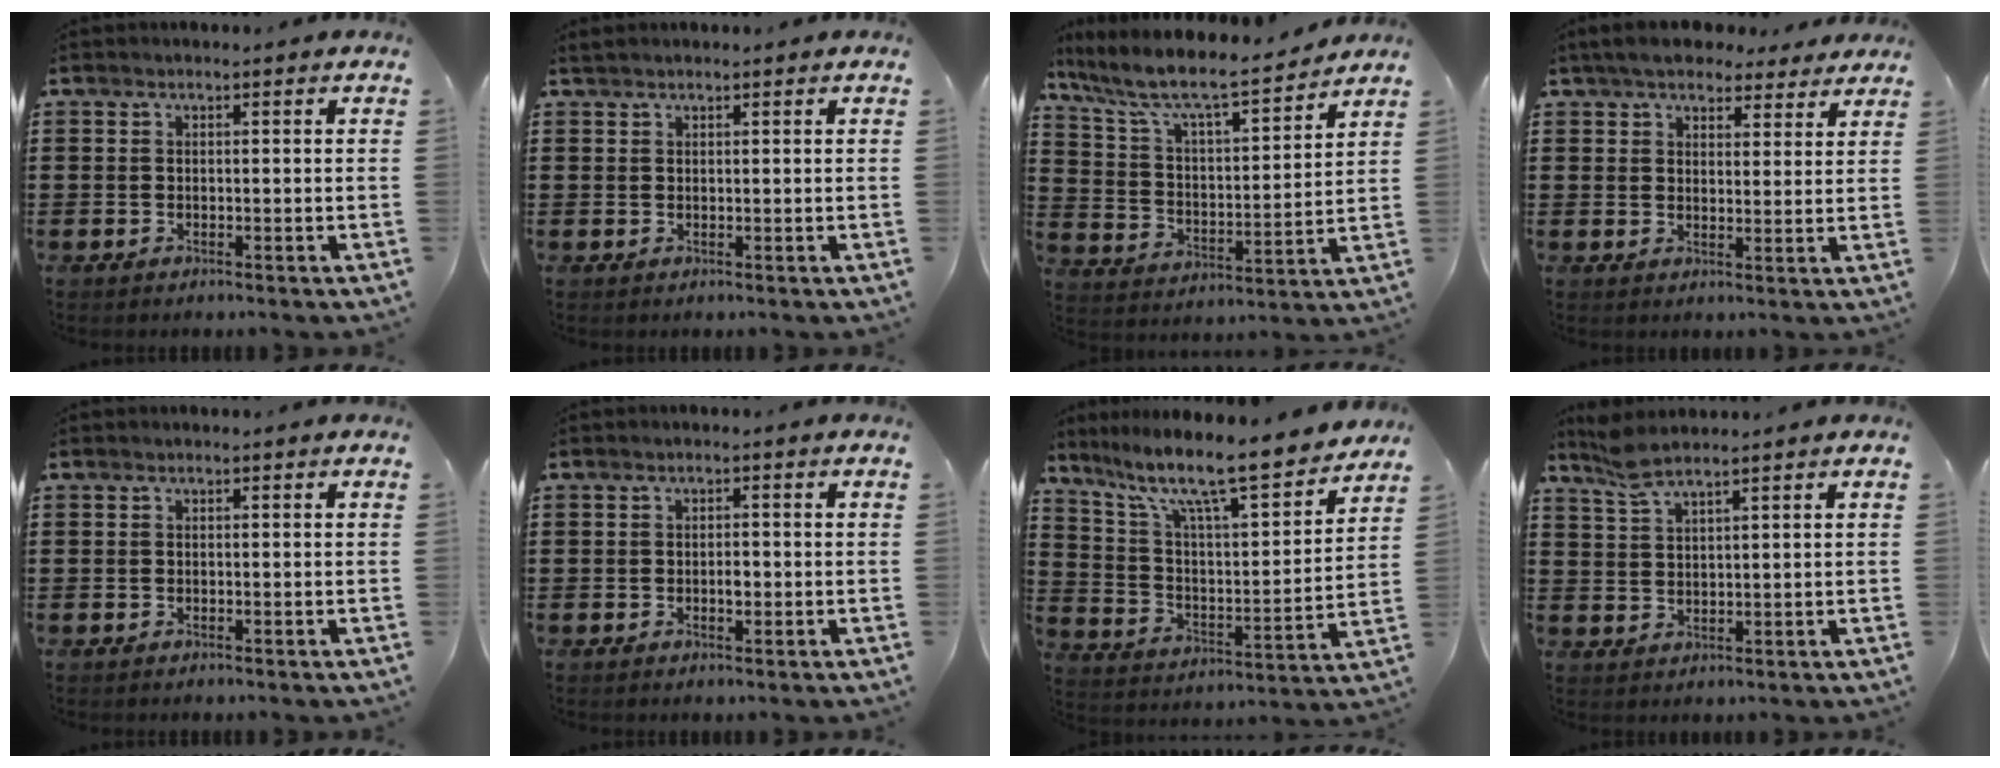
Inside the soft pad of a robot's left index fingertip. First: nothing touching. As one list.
[{"total": 0.6, "force": [0.5, 0.1, 0.3], "torque": [-0.007, 0.000, 0.011]}, {"total": 7.7, "force": [6.7, 0.8, 3.7], "torque": [-0.103, -0.046, 0.108]}, {"total": 5.6, "force": [5.1, 1.7, 1.7], "torque": [-0.051, -0.003, 0.095]}, {"total": 0.0}, {"total": 1.6, "force": [-0.2, 0.6, 1.5], "torque": [-0.028, 0.001, -0.004]}, {"total": 11.1, "force": [9.0, 1.5, 6.4], "torque": [-0.152, -0.063, 0.146]}, {"total": 4.3, "force": [3.6, 0.4, 2.3], "torque": [-0.054, -0.004, 0.067]}]